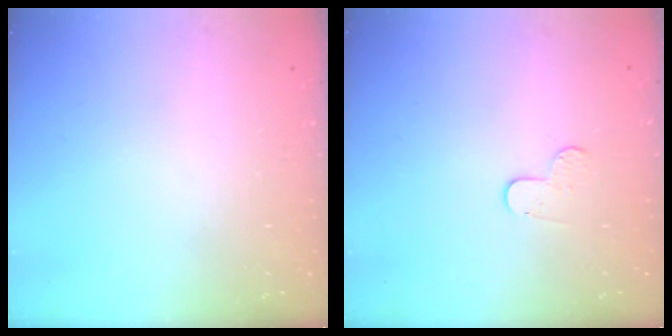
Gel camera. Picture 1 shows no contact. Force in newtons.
{"total": 4.5, "press": 4.5, "slide": 0.4}